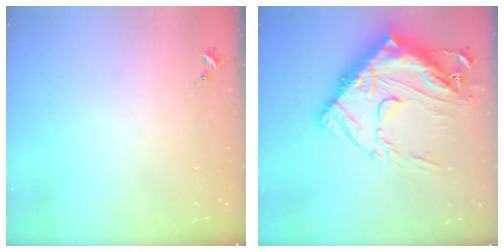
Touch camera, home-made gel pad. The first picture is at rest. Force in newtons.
{"total": 27.3, "press": 27.2, "slide": 2.8}